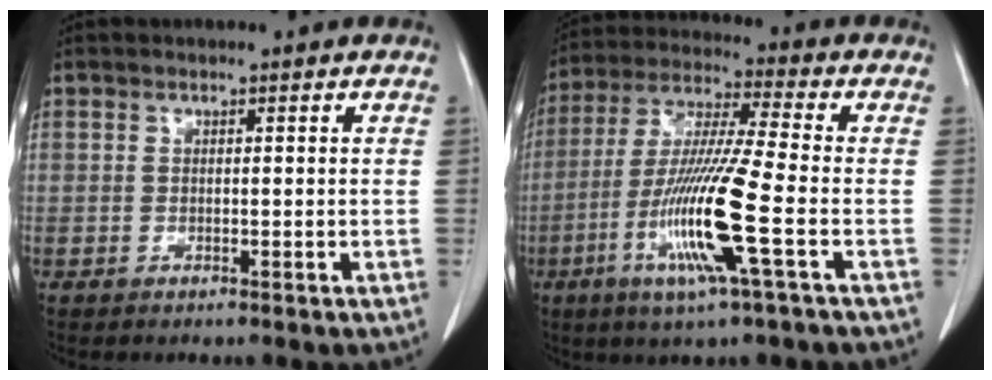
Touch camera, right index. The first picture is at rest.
{"total": 14.4, "force": [-4.6, -0.6, 13.7], "torque": [-0.283, -0.019, -0.091]}